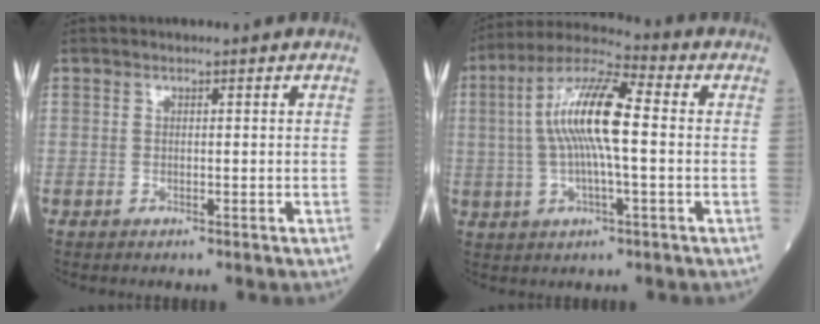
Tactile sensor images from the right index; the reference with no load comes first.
{"total": 12.5, "force": [0.7, 2.0, 12.3], "torque": [-0.242, 0.021, 0.006]}